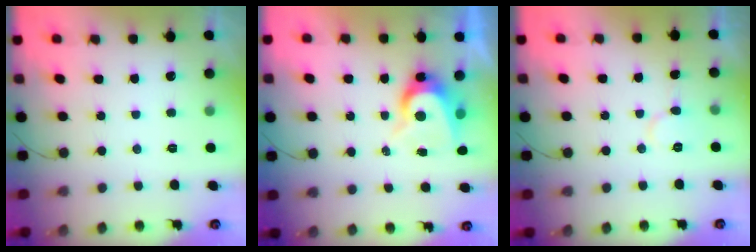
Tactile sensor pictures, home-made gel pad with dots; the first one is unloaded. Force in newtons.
{"total": 8.8, "press": 8.8, "slide": 0.4}
{"total": 5.5, "press": 5.5, "slide": 0.5}